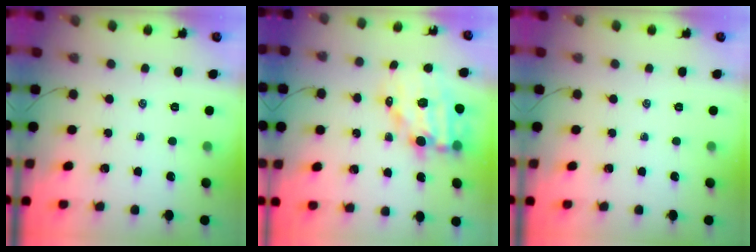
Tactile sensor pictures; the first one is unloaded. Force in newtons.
{"total": 12.0, "press": 11.5, "slide": 3.1}
{"total": 0.0}